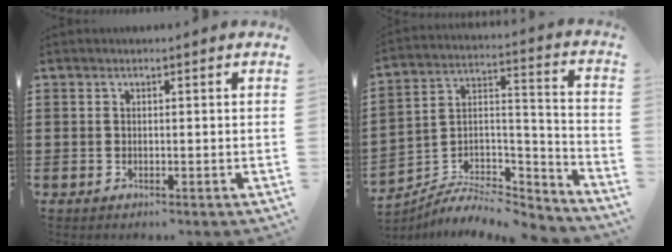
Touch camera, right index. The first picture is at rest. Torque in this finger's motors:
{"motor_torque": [0.32, 0.45, 0.47, 0.02]}